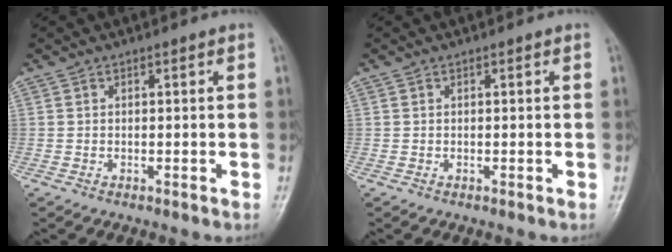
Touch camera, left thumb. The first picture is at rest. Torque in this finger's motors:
{"motor_torque": [-0.01, -0.08, 0.15, -0.05, 0.00]}